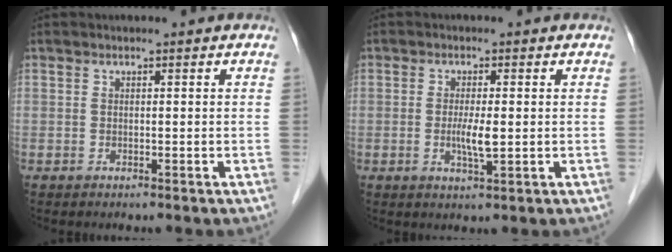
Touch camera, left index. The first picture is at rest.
{"total": 3.4, "force": [-0.4, 0.5, 3.3], "torque": [-0.067, -0.008, -0.005]}